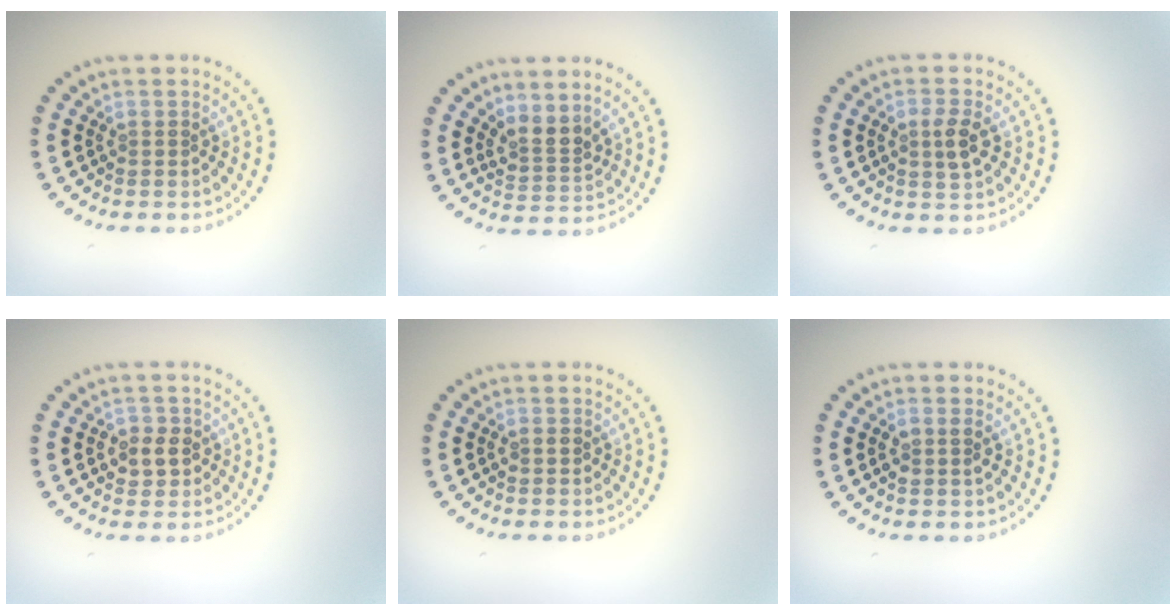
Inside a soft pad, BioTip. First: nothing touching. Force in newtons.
{"total": 2.5, "press": 1.8, "slide": 1.7}
{"total": 2.2, "press": 2.1, "slide": 0.3}
{"total": 2.4, "press": 2.3, "slide": 0.7}
{"total": 1.2, "press": 1.2, "slide": 0.2}
{"total": 1.4, "press": 1.4, "slide": 0.5}